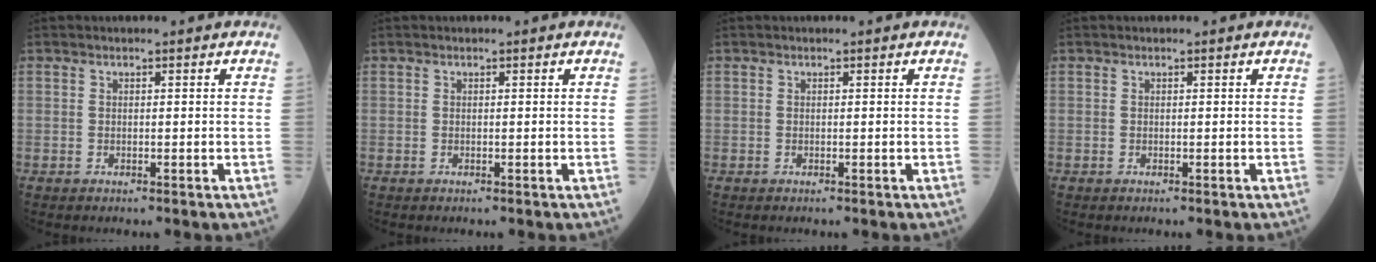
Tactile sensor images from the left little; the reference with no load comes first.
{"total": 0.0}
{"total": 0.0}
{"total": 0.0}